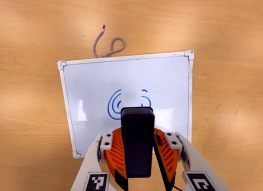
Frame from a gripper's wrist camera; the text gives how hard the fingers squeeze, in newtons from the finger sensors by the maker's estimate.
{"total": 9.2, "left": 9.0, "right": 9.4}